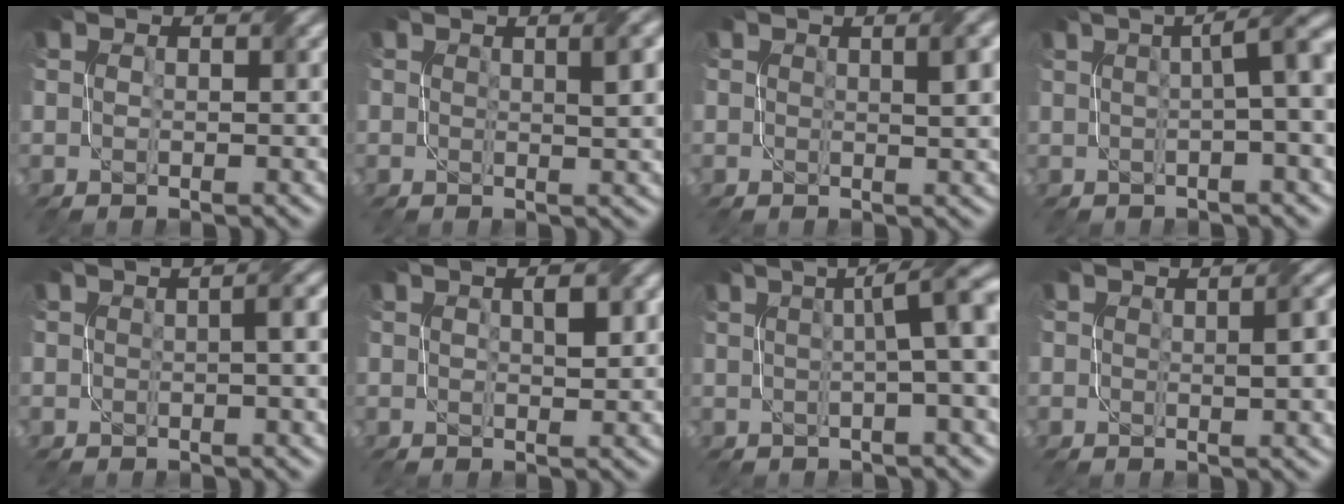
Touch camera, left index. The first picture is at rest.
{"total": 2.4, "force": [0.6, 0.6, 2.3], "torque": [-0.019, 0.008, 0.010]}
{"total": 2.0, "force": [0.5, 0.5, 1.9], "torque": [-0.016, 0.008, 0.008]}
{"total": 6.5, "force": [1.0, 1.9, 6.1], "torque": [-0.043, 0.032, 0.007]}
{"total": 2.0, "force": [-0.2, 0.4, 1.9], "torque": [-0.019, 0.013, 0.000]}
{"total": 1.8, "force": [0.5, 0.6, 1.6], "torque": [-0.027, 0.008, 0.012]}
{"total": 7.5, "force": [1.2, 2.1, 7.1], "torque": [-0.052, 0.031, 0.007]}
{"total": 2.1, "force": [-0.1, 0.4, 2.1], "torque": [-0.023, 0.006, 0.002]}